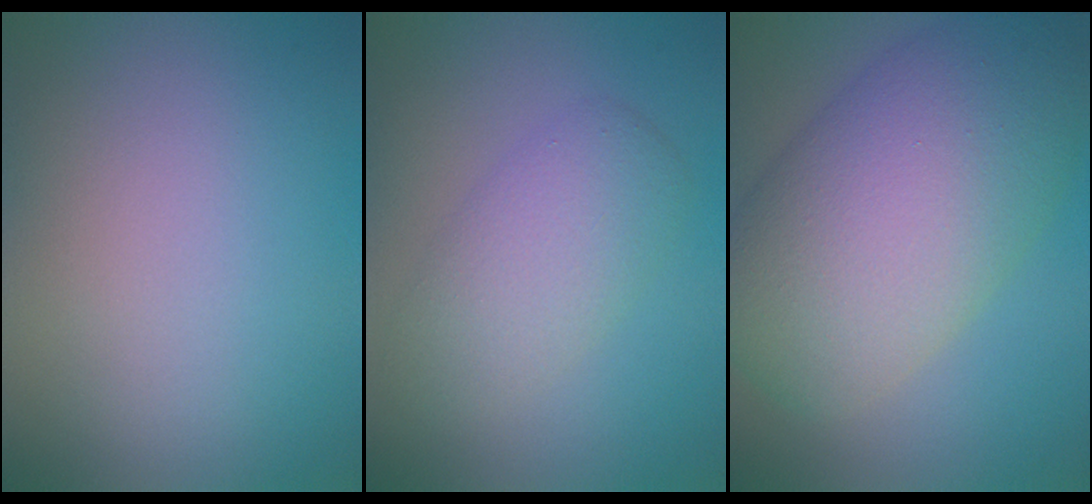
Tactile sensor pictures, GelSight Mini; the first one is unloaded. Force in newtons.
{"total": 3.9, "press": 3.9, "slide": 0.1}
{"total": 11.7, "press": 11.7, "slide": 0.4}